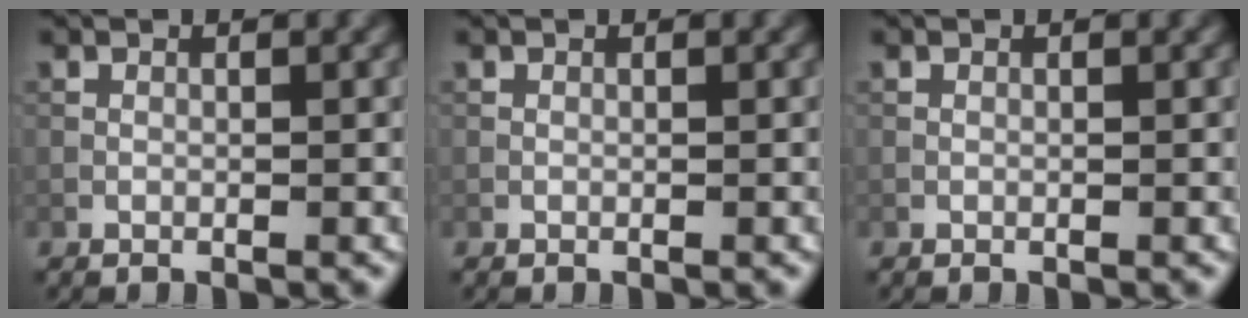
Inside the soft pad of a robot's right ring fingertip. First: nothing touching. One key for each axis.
{"total": 0.0}
{"total": 0.0}